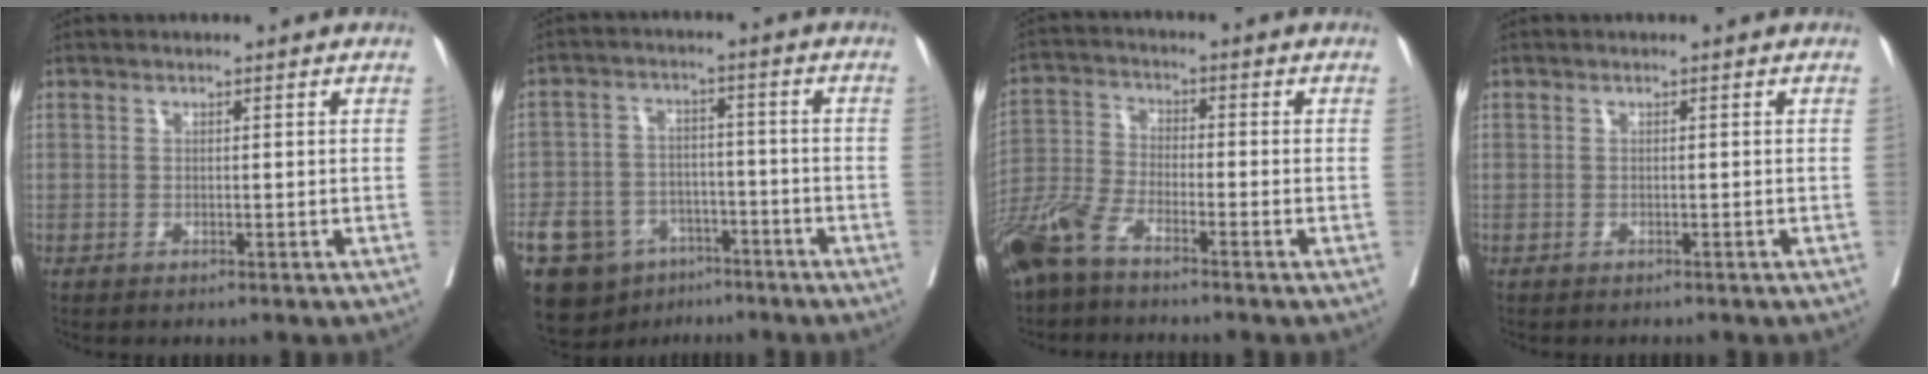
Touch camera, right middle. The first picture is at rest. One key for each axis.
{"total": 16.7, "fx": -9.9, "fy": 11.3, "fz": 7.3, "tx": -0.180, "ty": 0.009, "tz": -0.152}
{"total": 8.2, "fx": -6.2, "fy": 1.7, "fz": 5.0, "tx": -0.121, "ty": -0.020, "tz": -0.134}
{"total": 1.3, "fx": -1.2, "fy": 0.3, "fz": 0.4, "tx": -0.017, "ty": -0.005, "tz": -0.017}